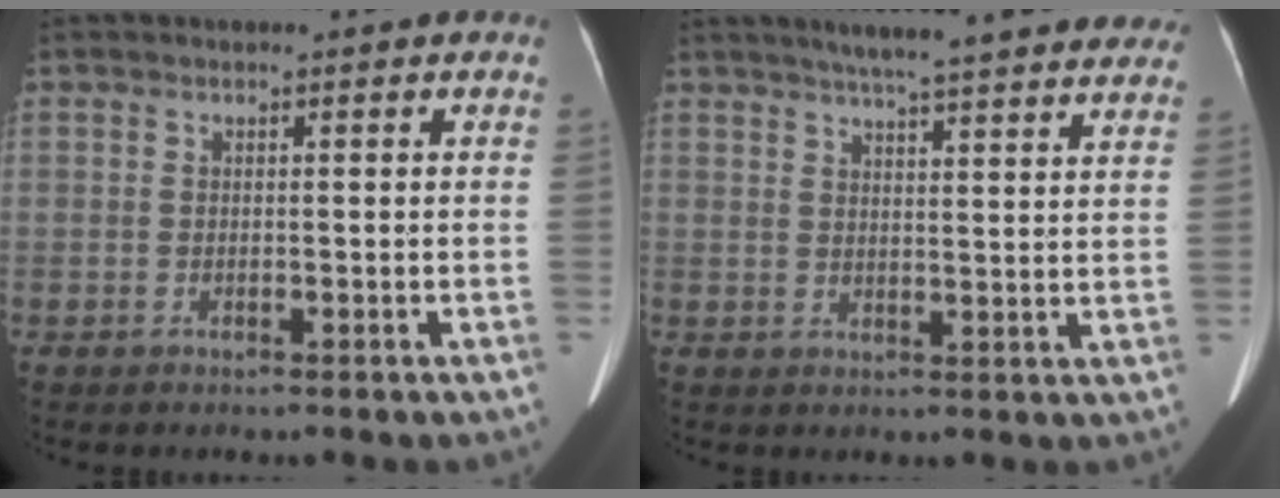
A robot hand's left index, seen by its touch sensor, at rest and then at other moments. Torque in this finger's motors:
{"motor_torque": [0.59, -0.66, 0.25, 0.12]}